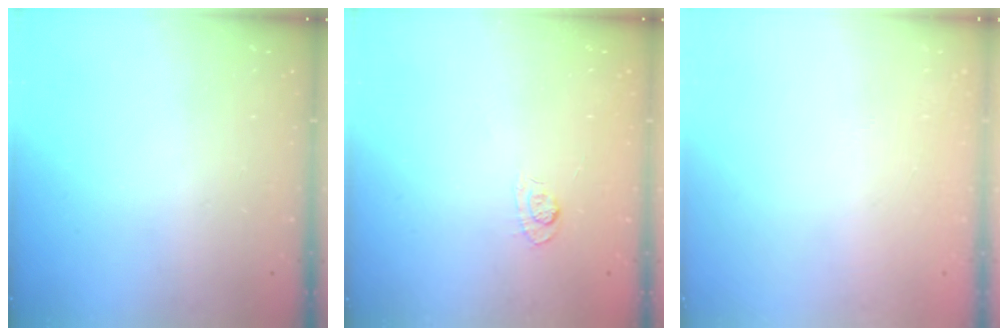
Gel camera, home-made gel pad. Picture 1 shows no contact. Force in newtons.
{"total": 3.5, "press": 3.1, "slide": 1.6}
{"total": 2.7, "press": 2.6, "slide": 0.8}